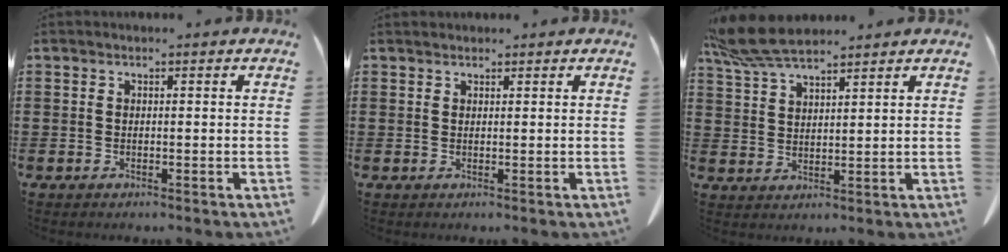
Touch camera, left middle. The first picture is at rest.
{"total": 0.9, "force": [0.8, 0.3, 0.0], "torque": [-0.003, -0.001, 0.018]}
{"total": 7.3, "force": [6.1, 1.5, 3.7], "torque": [-0.089, -0.006, 0.117]}